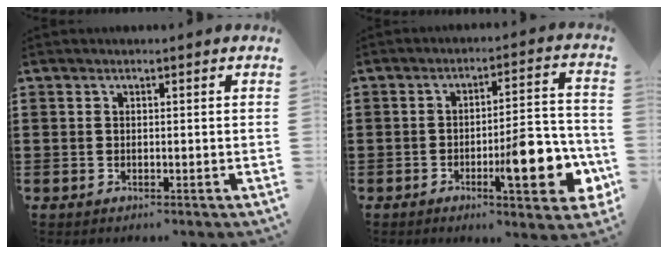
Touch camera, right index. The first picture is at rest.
{"total": 10.5, "force": [-4.0, 2.7, 9.4], "torque": [-0.121, 0.001, -0.065]}